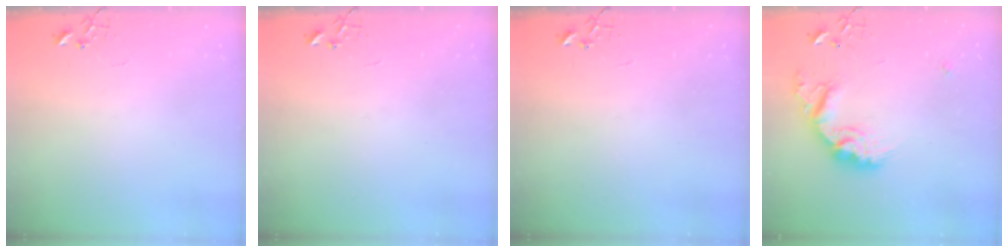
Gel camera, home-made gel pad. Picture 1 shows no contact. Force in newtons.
{"total": 0.0}
{"total": 0.0}
{"total": 17.9, "press": 17.8, "slide": 1.1}